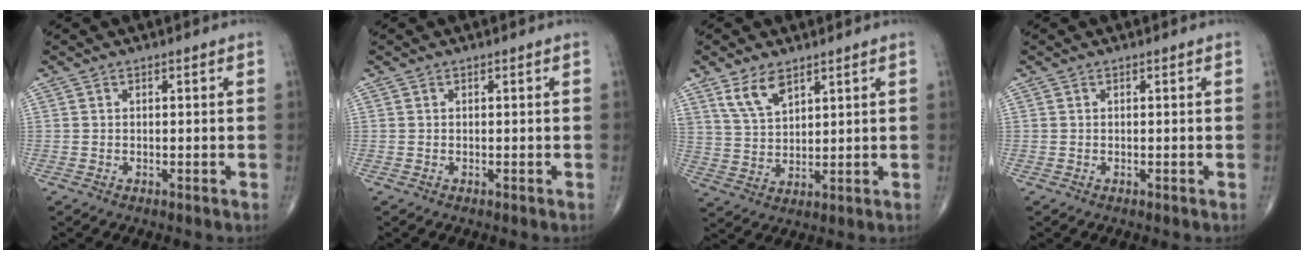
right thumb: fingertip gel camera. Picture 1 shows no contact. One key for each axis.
{"total": 0.0}
{"total": 6.6, "fx": 4.3, "fy": 3.2, "fz": 3.9, "tx": -0.066, "ty": -0.021, "tz": 0.091}
{"total": 0.0}